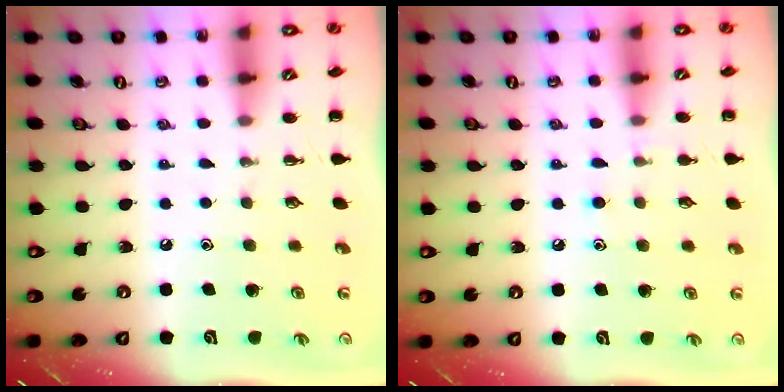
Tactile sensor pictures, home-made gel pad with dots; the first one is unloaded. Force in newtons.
{"total": 6.0, "press": 5.6, "slide": 2.2}